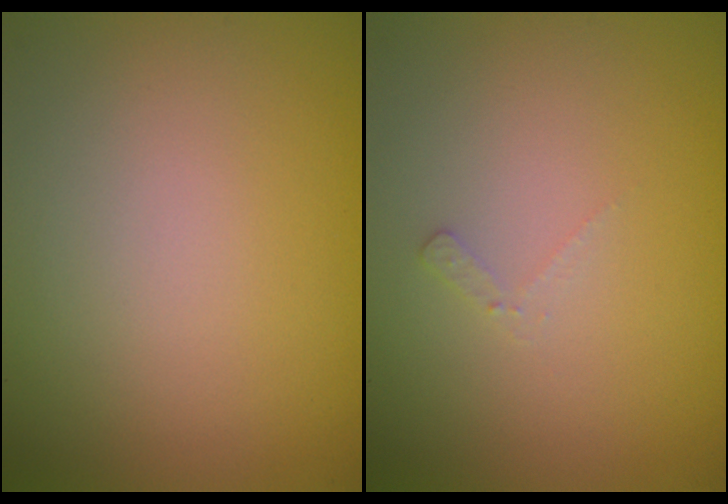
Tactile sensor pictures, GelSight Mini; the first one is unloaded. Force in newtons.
{"total": 0.8, "press": 0.8, "slide": 0.2}